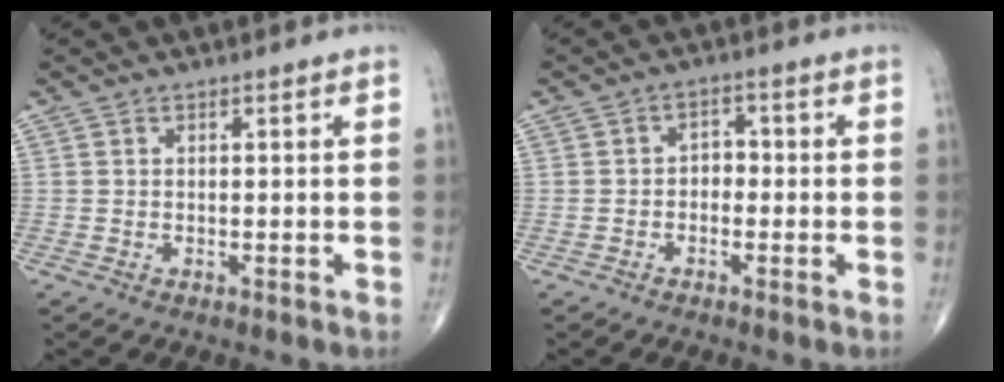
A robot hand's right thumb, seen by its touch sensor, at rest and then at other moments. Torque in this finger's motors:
{"motor_torque": [-0.37, 0.23, 0.04, 0.16, -0.04]}